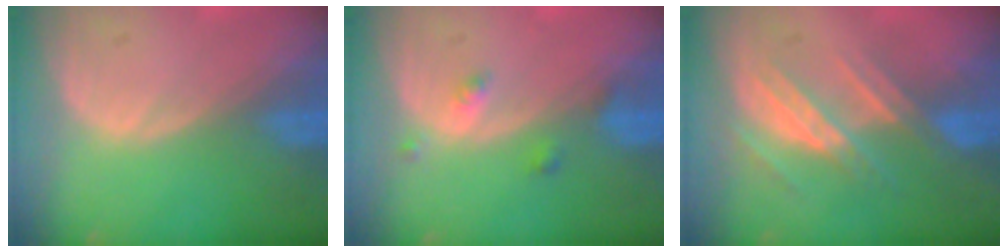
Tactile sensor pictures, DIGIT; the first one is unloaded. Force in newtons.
{"total": 2.1, "press": 2.1, "slide": 0.2}
{"total": 7.3, "press": 6.5, "slide": 3.3}